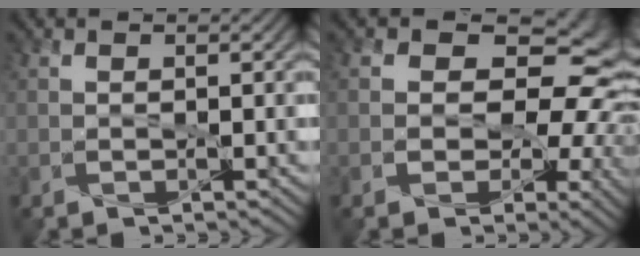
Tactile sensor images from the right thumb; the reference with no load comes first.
{"total": 13.5, "force": [1.9, 9.5, 9.4], "torque": [-0.115, 0.012, 0.019]}